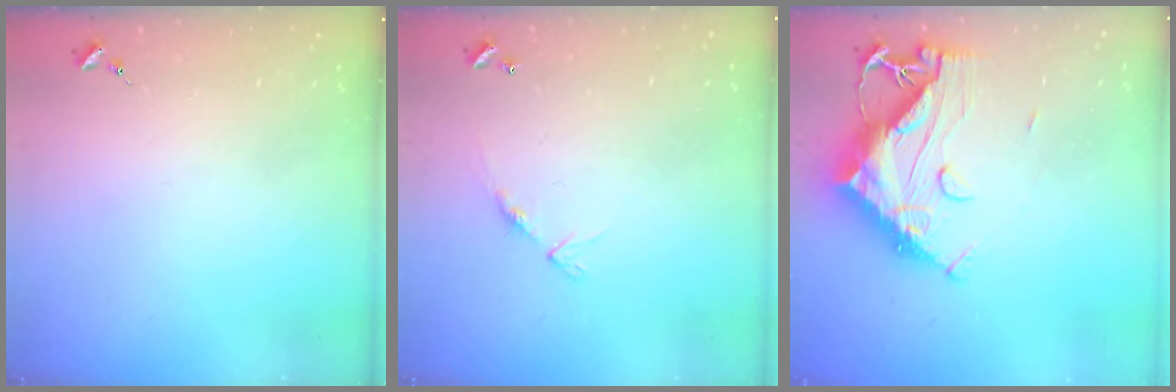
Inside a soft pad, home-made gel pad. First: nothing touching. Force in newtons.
{"total": 8.4, "press": 8.4, "slide": 0.6}
{"total": 17.4, "press": 17.3, "slide": 1.6}